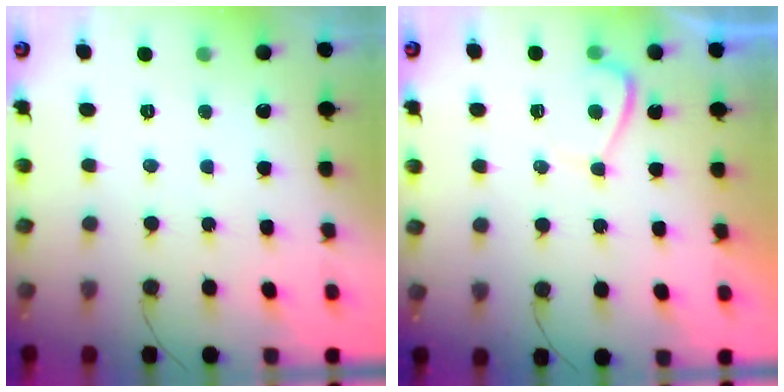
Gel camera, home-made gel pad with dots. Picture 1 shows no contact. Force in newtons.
{"total": 2.9, "press": 2.8, "slide": 0.6}